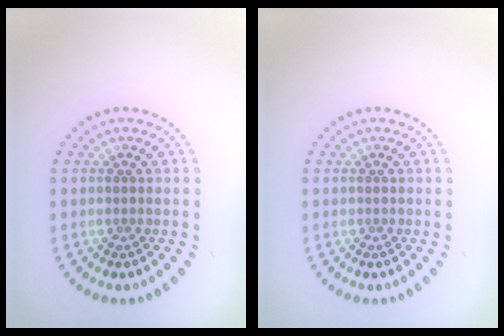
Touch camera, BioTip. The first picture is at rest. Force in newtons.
{"total": 0.0}